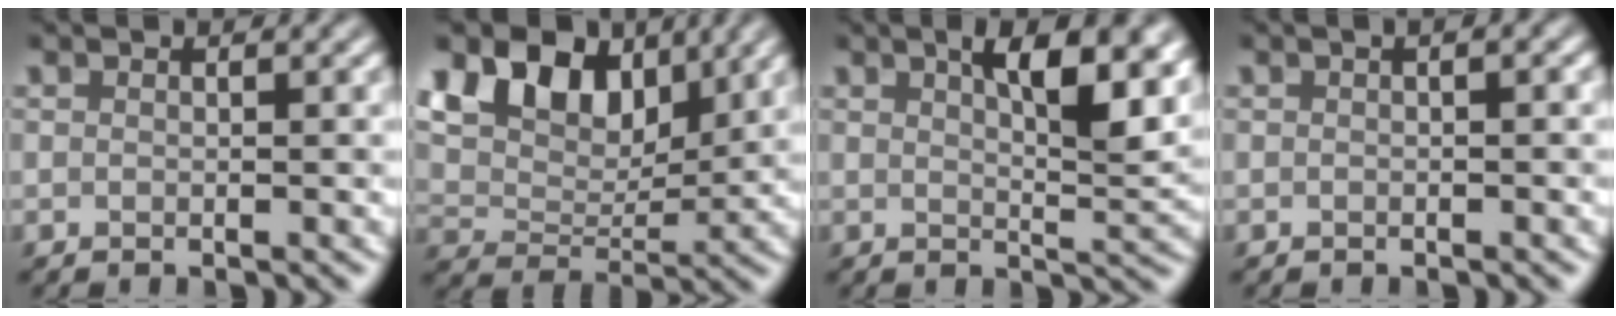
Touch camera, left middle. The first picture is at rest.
{"total": 8.8, "force": [4.9, 5.4, 4.9], "torque": [-0.091, 0.004, 0.074]}
{"total": 7.2, "force": [3.0, 2.2, 6.1], "torque": [-0.077, 0.005, 0.046]}
{"total": 0.9, "force": [0.1, 0.1, 0.9], "torque": [-0.015, 0.004, -0.001]}